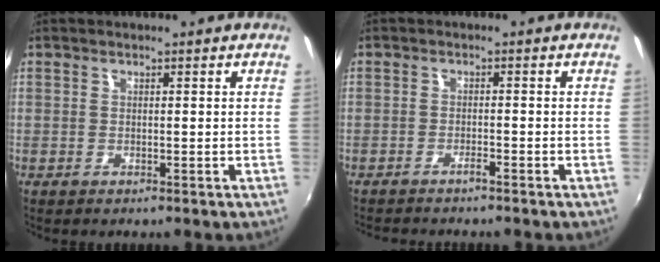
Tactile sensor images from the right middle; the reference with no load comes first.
{"total": 2.5, "force": [-2.4, 0.1, 0.9], "torque": [-0.026, -0.005, -0.041]}